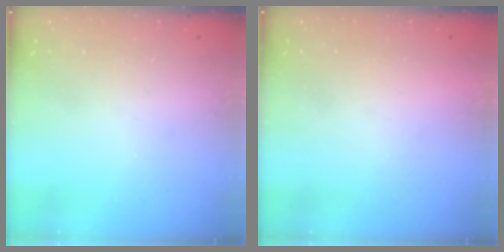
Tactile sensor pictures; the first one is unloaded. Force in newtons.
{"total": 1.5, "press": 1.5, "slide": 0.1}